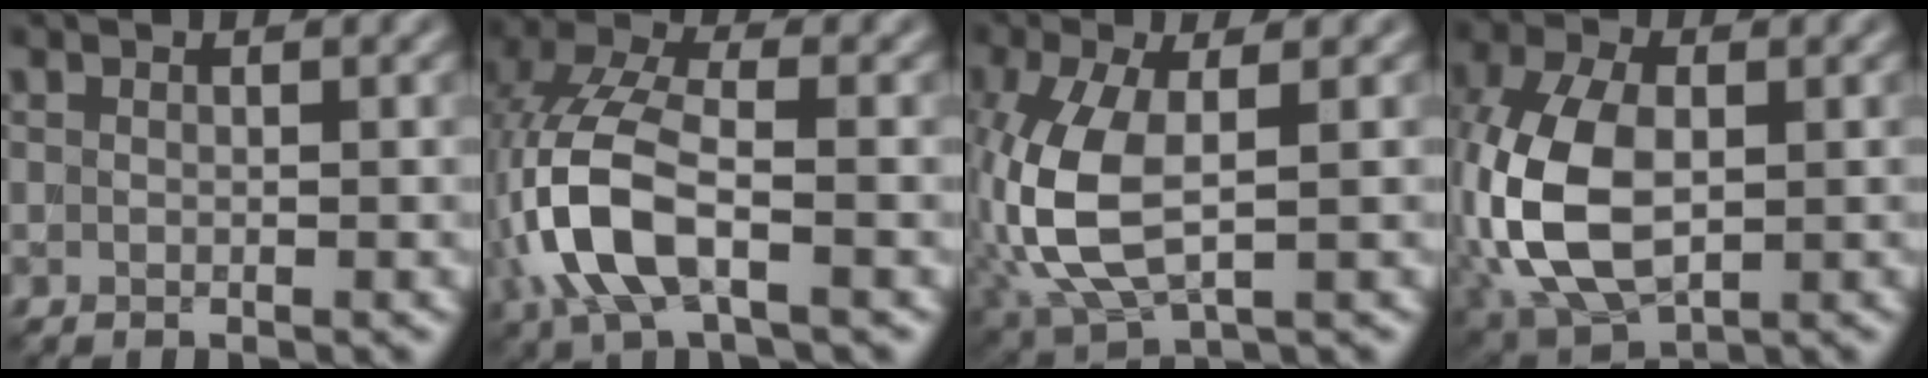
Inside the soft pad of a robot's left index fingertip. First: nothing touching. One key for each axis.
{"total": 8.3, "fx": -2.5, "fy": 3.9, "fz": 6.9, "tx": -0.162, "ty": 0.010, "tz": -0.057}
{"total": 8.2, "fx": -0.7, "fy": 3.9, "fz": 7.2, "tx": -0.181, "ty": -0.002, "tz": -0.011}
{"total": 10.9, "fx": -1.2, "fy": 6.6, "fz": 8.6, "tx": -0.214, "ty": -0.003, "tz": -0.027}